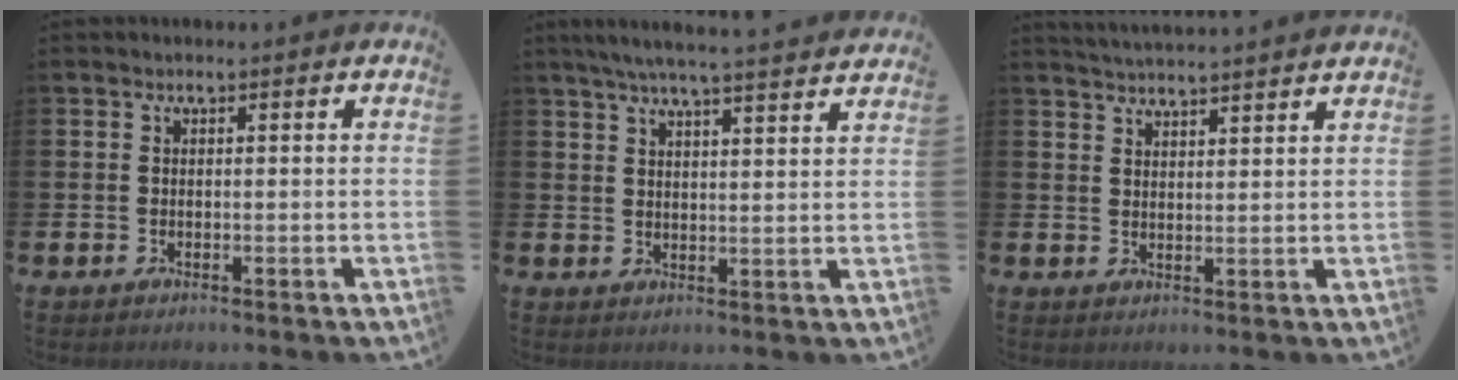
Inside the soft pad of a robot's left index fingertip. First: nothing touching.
{"total": 5.7, "force": [5.3, -0.5, 1.8], "torque": [-0.044, -0.026, 0.093]}
{"total": 3.7, "force": [3.7, -0.4, 0.0], "torque": [-0.003, -0.021, 0.065]}